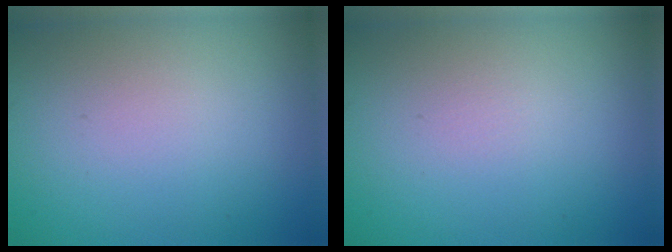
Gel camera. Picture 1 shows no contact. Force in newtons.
{"total": 0.0}